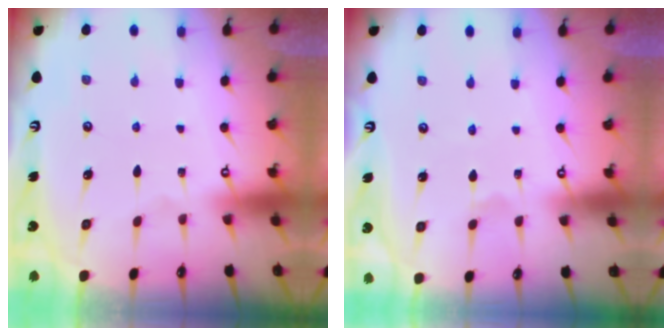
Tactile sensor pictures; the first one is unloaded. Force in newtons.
{"total": 0.7, "press": 0.7, "slide": 0.1}